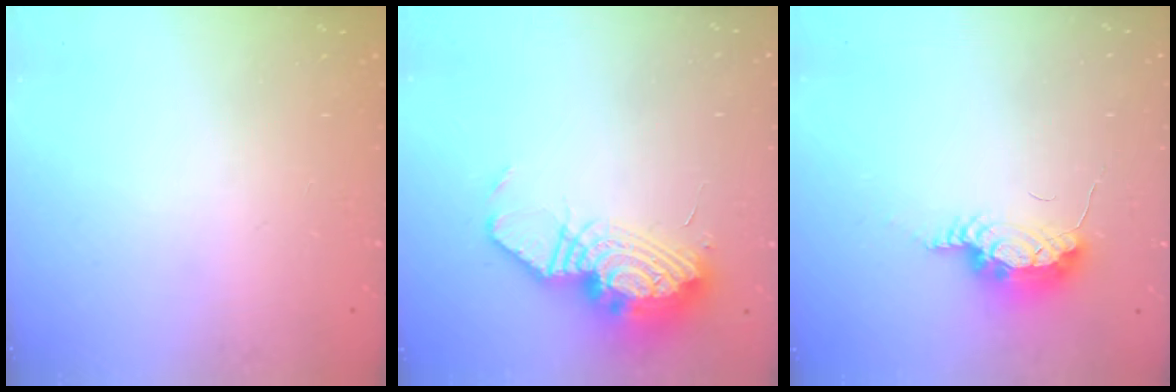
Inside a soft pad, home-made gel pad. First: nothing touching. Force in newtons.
{"total": 17.0, "press": 15.4, "slide": 7.2}
{"total": 10.6, "press": 8.7, "slide": 6.2}